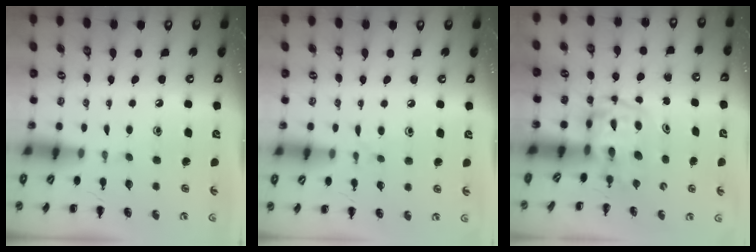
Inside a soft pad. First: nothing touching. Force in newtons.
{"total": 4.3, "press": 3.9, "slide": 1.8}
{"total": 3.8, "press": 3.8, "slide": 0.6}